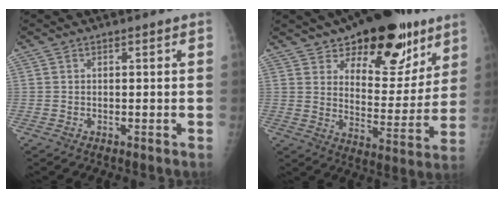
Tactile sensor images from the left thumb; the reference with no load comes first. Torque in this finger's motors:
{"motor_torque": [0.48, 0.63, -0.02, -0.43, 0.10]}